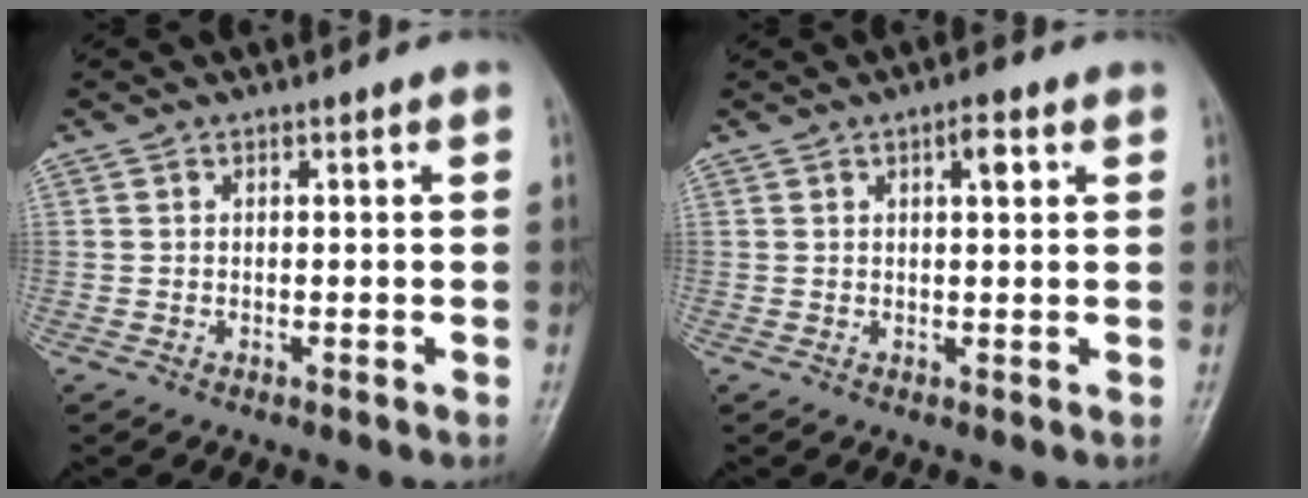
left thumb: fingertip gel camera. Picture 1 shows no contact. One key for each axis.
{"total": 2.9, "fx": 1.3, "fy": 1.0, "fz": 2.3, "tx": -0.031, "ty": -0.002, "tz": 0.019}